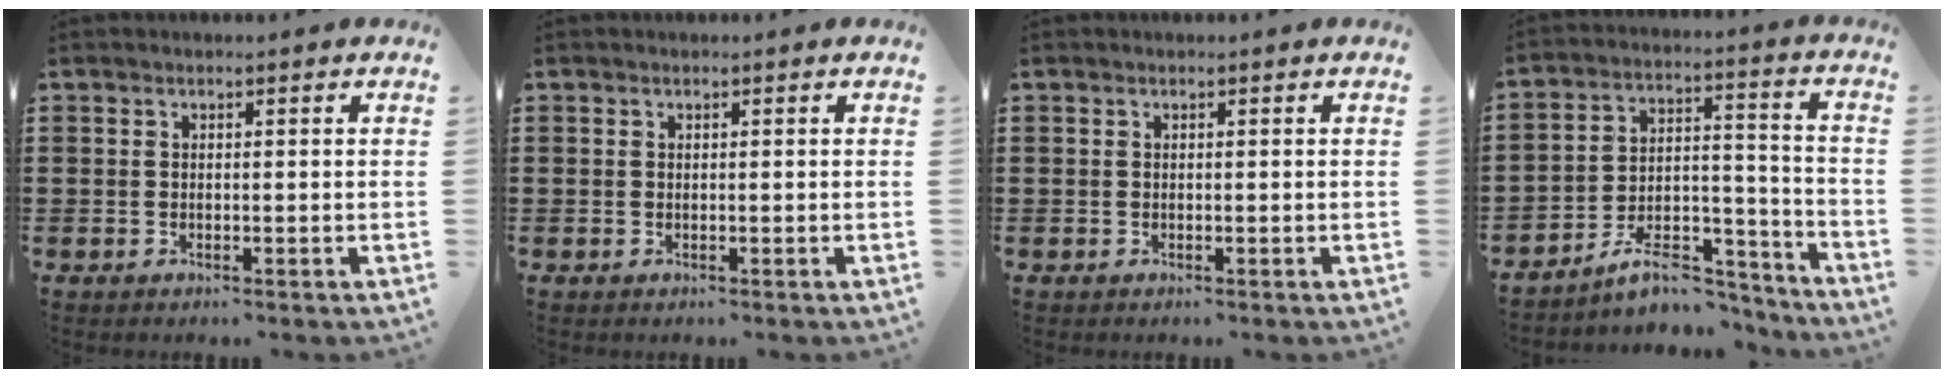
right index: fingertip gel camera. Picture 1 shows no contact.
{"total": 0.0}
{"total": 0.0}
{"total": 9.5, "force": [-8.0, 3.4, 3.8], "torque": [-0.058, 0.027, -0.147]}